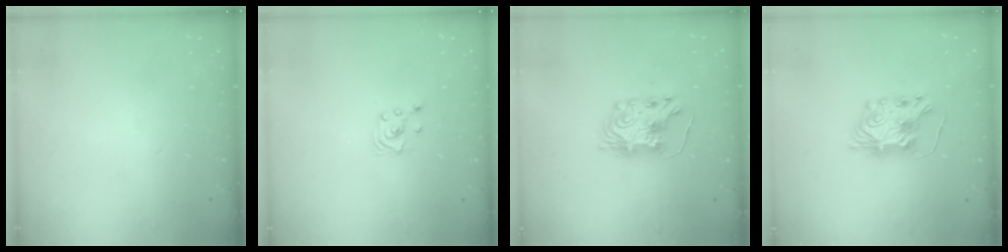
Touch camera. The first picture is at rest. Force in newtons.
{"total": 2.0, "press": 2.0, "slide": 0.2}
{"total": 8.4, "press": 8.4, "slide": 0.6}
{"total": 8.2, "press": 8.2, "slide": 0.5}